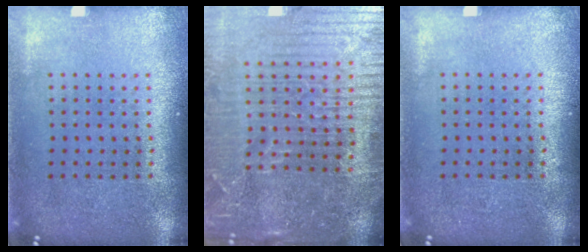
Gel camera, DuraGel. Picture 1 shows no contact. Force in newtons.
{"total": 5.8, "press": 5.3, "slide": 2.5}
{"total": 0.0}